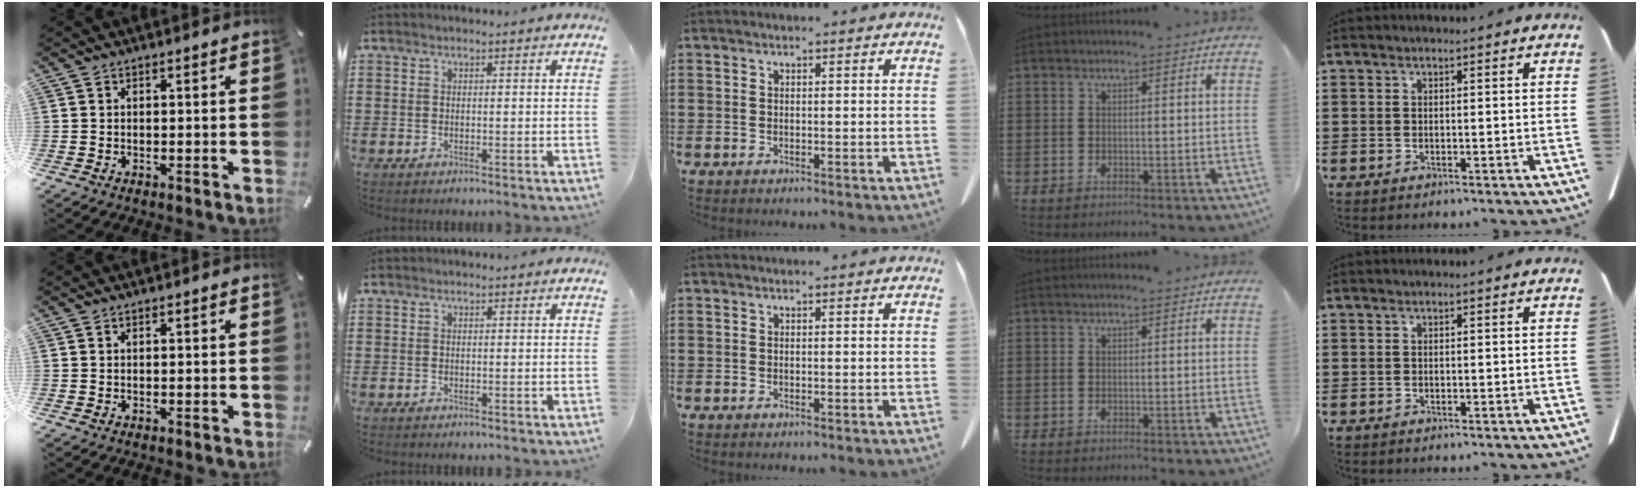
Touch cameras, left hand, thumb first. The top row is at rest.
{}